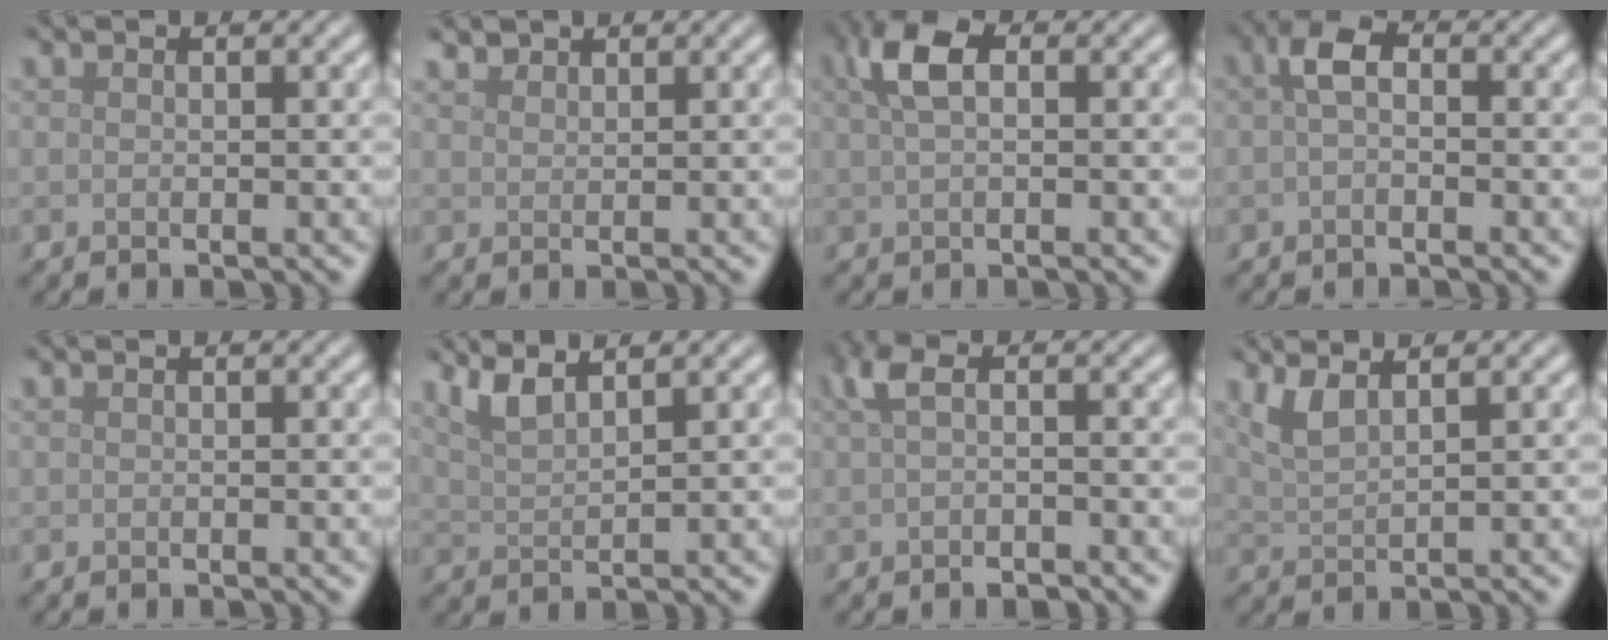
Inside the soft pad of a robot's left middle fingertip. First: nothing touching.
{"total": 1.5, "force": [1.4, 0.4, 0.2], "torque": [-0.008, 0.004, 0.030]}
{"total": 3.8, "force": [1.3, 1.8, 3.0], "torque": [-0.065, 0.010, 0.019]}
{"total": 2.3, "force": [0.1, 1.2, 2.0], "torque": [-0.037, 0.007, -0.006]}
{"total": 0.0}
{"total": 2.8, "force": [2.2, 0.6, 1.7], "torque": [-0.030, 0.004, 0.046]}
{"total": 3.0, "force": [-0.3, 1.2, 2.7], "torque": [-0.053, 0.000, -0.006]}
{"total": 2.6, "force": [1.6, 0.7, 1.8], "torque": [-0.037, -0.001, 0.036]}